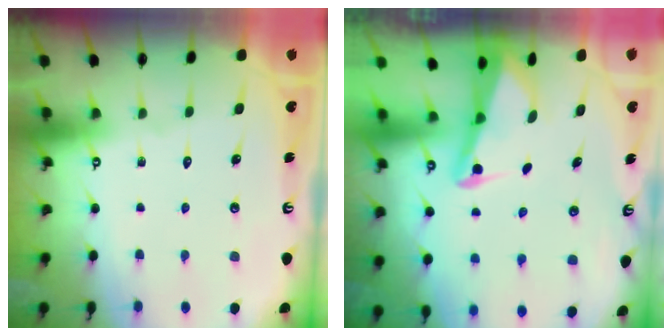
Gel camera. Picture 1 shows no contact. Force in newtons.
{"total": 2.5, "press": 2.4, "slide": 0.6}